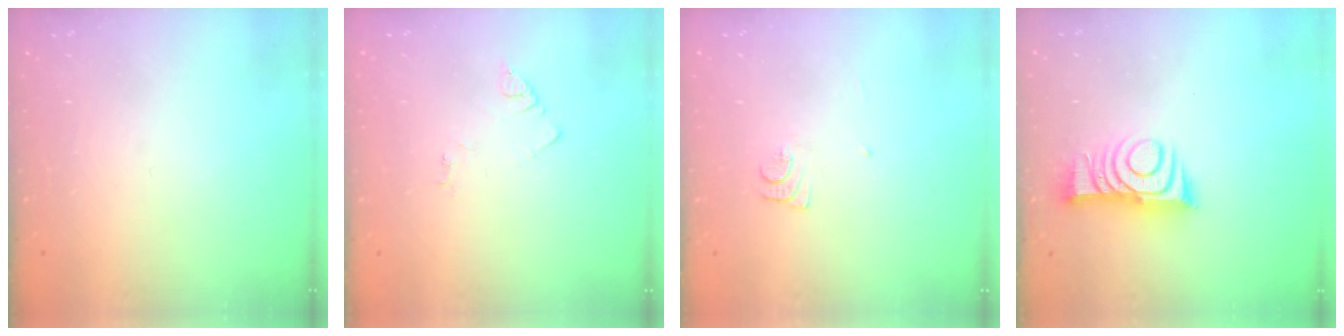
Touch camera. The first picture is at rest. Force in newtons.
{"total": 2.7, "press": 2.7, "slide": 0.4}
{"total": 5.9, "press": 5.9, "slide": 0.5}
{"total": 10.2, "press": 10.2, "slide": 0.4}